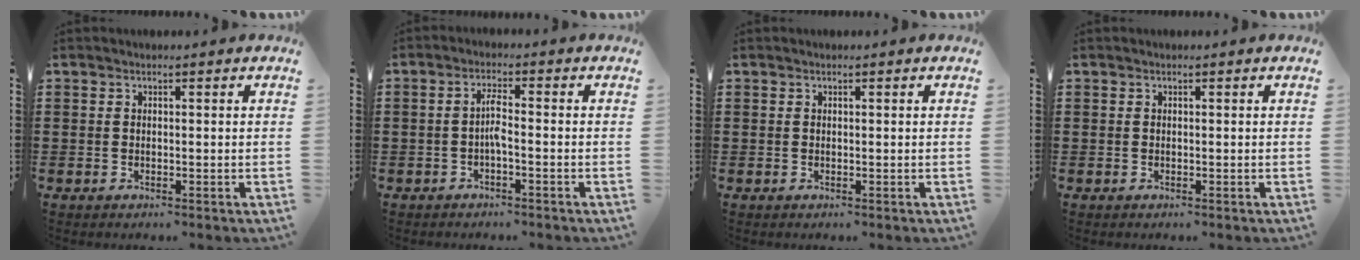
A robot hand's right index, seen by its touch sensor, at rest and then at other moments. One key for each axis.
{"total": 2.7, "fx": -1.0, "fy": 0.3, "fz": 2.5, "tx": -0.055, "ty": 0.000, "tz": -0.022}
{"total": 0.0}
{"total": 0.0}